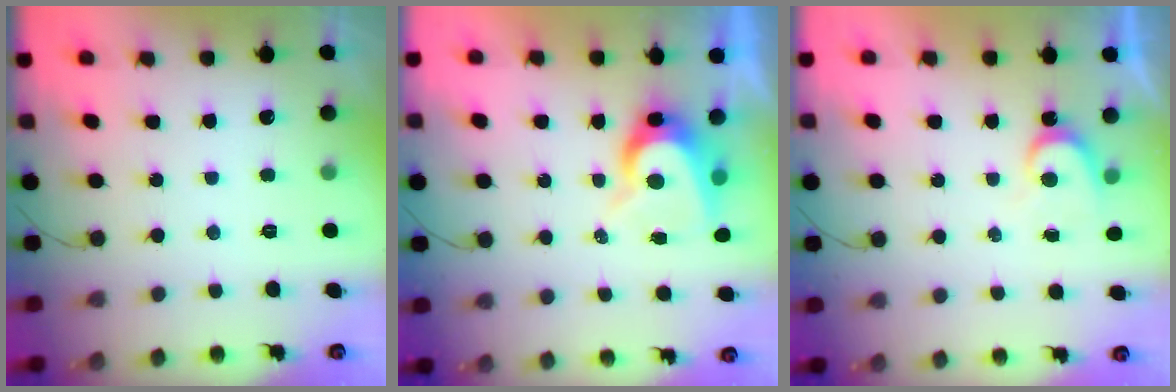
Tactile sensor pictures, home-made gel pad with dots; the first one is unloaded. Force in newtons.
{"total": 7.4, "press": 7.4, "slide": 0.4}
{"total": 3.7, "press": 3.7, "slide": 0.4}